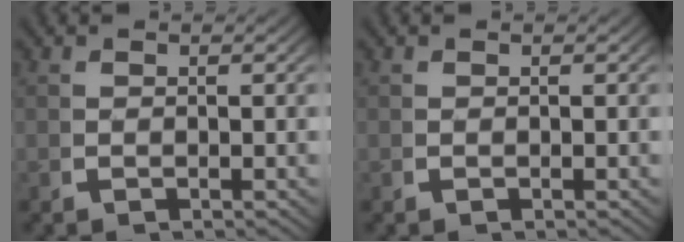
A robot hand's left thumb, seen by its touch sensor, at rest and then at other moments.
{"total": 0.0}